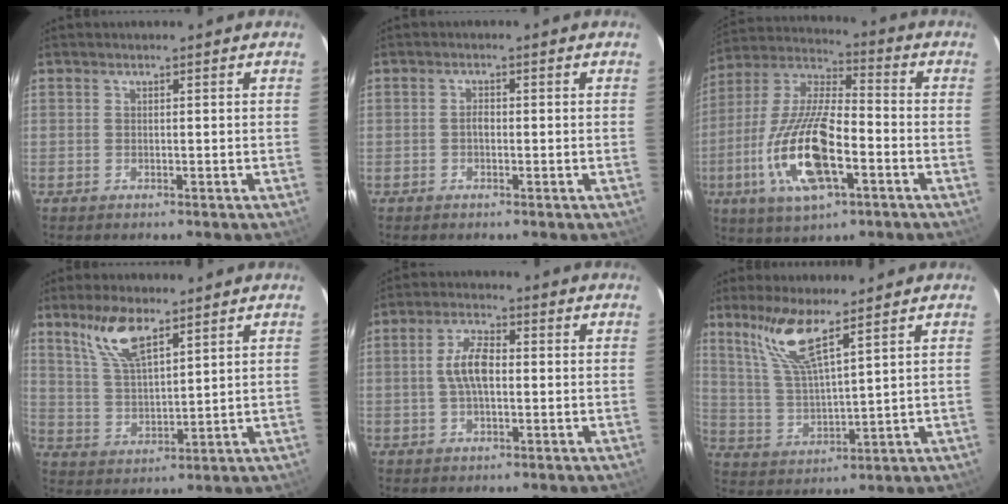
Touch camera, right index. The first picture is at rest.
{"total": 1.3, "force": [-0.3, 0.8, 1.0], "torque": [-0.016, 0.006, -0.007]}
{"total": 18.9, "force": [-6.3, 6.7, 16.5], "torque": [-0.346, -0.015, -0.122]}
{"total": 9.1, "force": [6.1, 2.9, 6.1], "torque": [-0.120, 0.006, 0.130]}
{"total": 6.3, "force": [0.0, 2.8, 5.7], "torque": [-0.111, 0.011, 0.001]}
{"total": 9.8, "force": [6.8, 1.0, 7.0], "torque": [-0.139, 0.003, 0.146]}